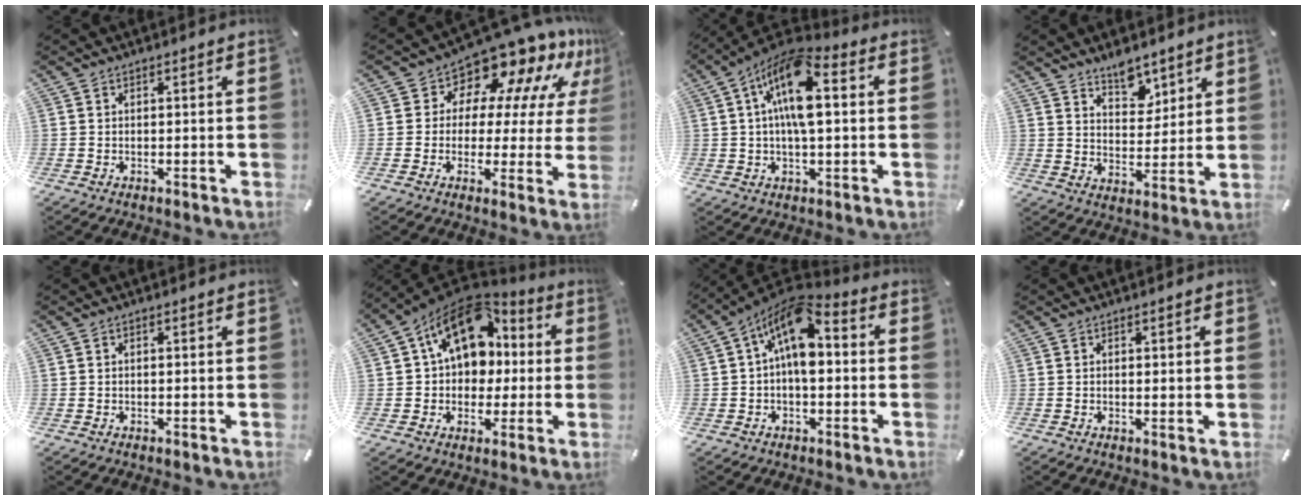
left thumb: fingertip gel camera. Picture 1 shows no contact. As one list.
[{"total": 11.5, "force": [9.2, 5.7, 3.9], "torque": [-0.063, -0.094, 0.152]}, {"total": 13.4, "force": [3.4, 5.9, 11.5], "torque": [-0.214, -0.010, 0.058]}, {"total": 7.3, "force": [5.8, 4.1, 1.5], "torque": [-0.005, -0.040, 0.103]}, {"total": 0.0}, {"total": 16.1, "force": [5.6, 11.9, 9.3], "torque": [-0.162, -0.028, 0.104]}, {"total": 12.2, "force": [2.6, 6.5, 9.9], "torque": [-0.179, -0.021, 0.044]}, {"total": 1.1, "force": [0.2, 0.2, 1.0], "torque": [-0.019, -0.001, 0.004]}]